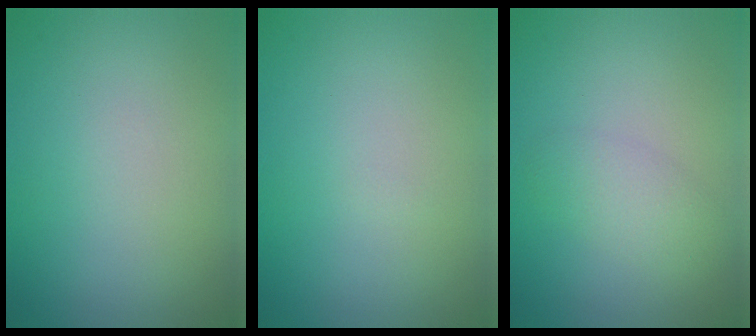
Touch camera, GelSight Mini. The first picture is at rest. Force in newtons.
{"total": 0.0}
{"total": 2.2, "press": 2.2, "slide": 0.1}